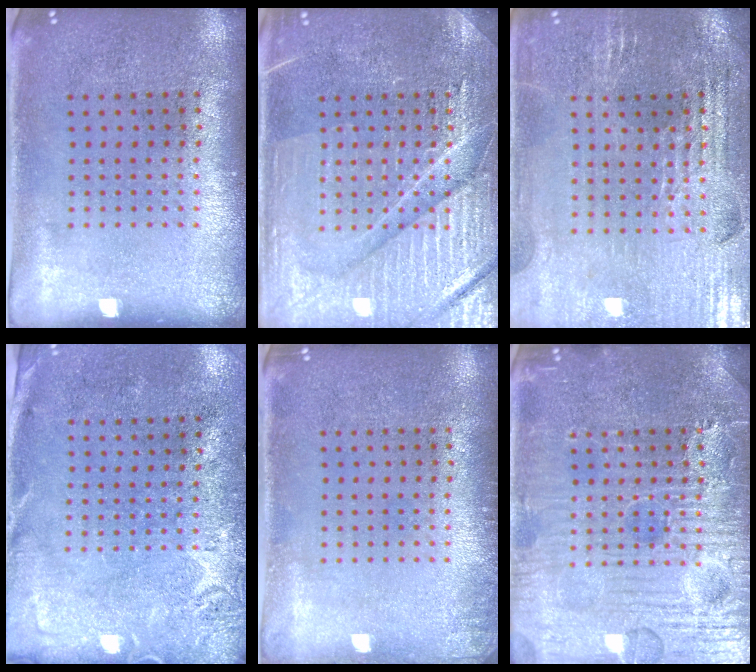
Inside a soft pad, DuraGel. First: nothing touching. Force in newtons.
{"total": 4.2, "press": 4.2, "slide": 0.5}
{"total": 2.7, "press": 2.7, "slide": 0.5}
{"total": 2.7, "press": 2.2, "slide": 1.6}
{"total": 1.0, "press": 1.0, "slide": 0.2}
{"total": 7.6, "press": 7.5, "slide": 0.8}